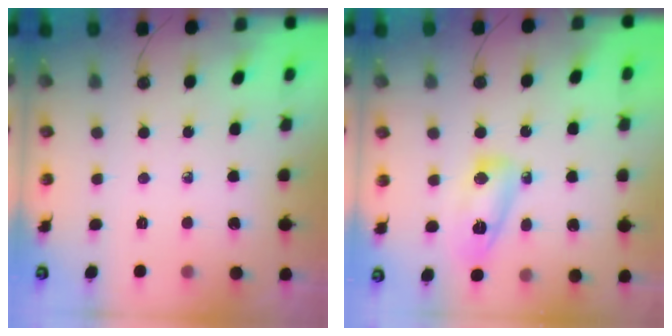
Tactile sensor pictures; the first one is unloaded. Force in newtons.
{"total": 8.9, "press": 8.9, "slide": 0.4}